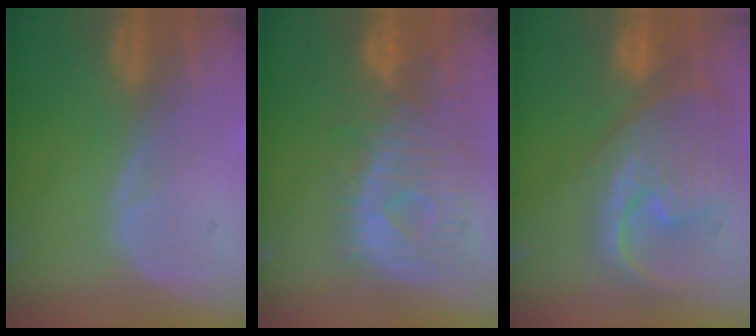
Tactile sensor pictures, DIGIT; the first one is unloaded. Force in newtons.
{"total": 10.8, "press": 9.6, "slide": 5.0}
{"total": 12.4, "press": 10.6, "slide": 6.5}